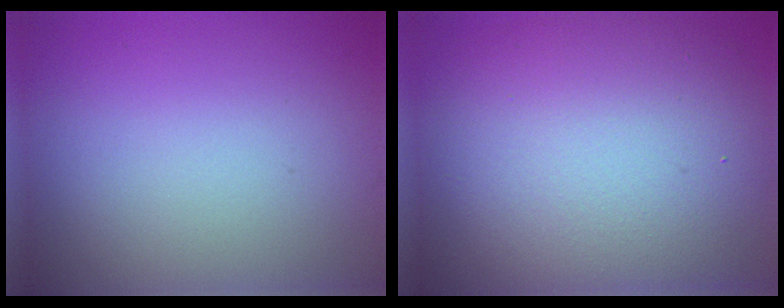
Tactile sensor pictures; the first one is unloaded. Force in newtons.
{"total": 13.0, "press": 13.0, "slide": 0.6}